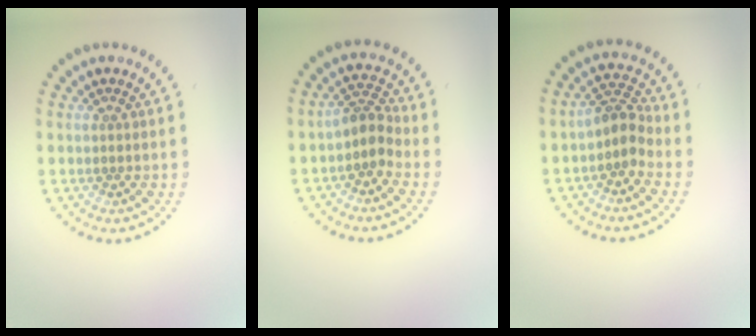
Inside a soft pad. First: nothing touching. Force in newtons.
{"total": 2.5, "press": 1.9, "slide": 1.6}
{"total": 2.7, "press": 2.1, "slide": 1.7}